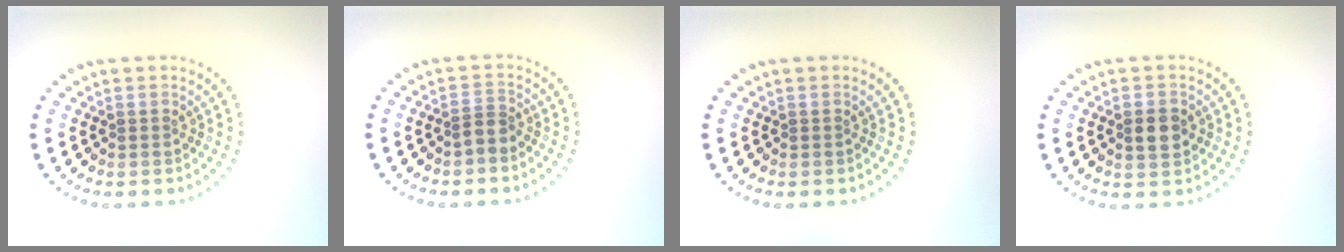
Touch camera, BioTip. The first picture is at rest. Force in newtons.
{"total": 1.3, "press": 0.8, "slide": 0.9}
{"total": 0.0}
{"total": 2.9, "press": 2.9, "slide": 0.1}